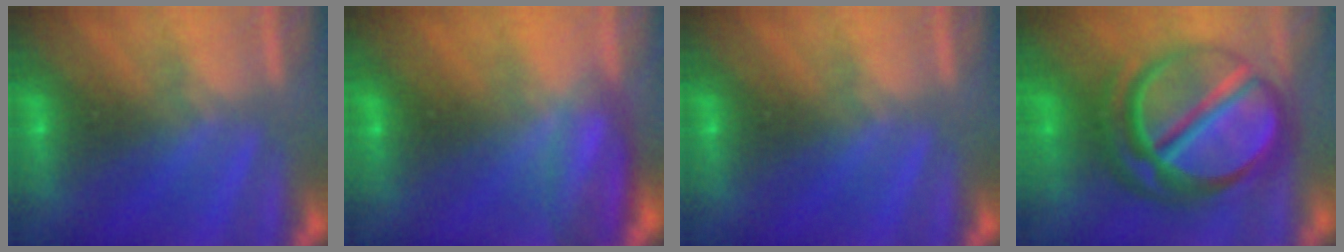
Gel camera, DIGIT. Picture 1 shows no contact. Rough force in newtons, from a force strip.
{"total": 7.1}
{"total": 0.0}
{"total": 8.8}